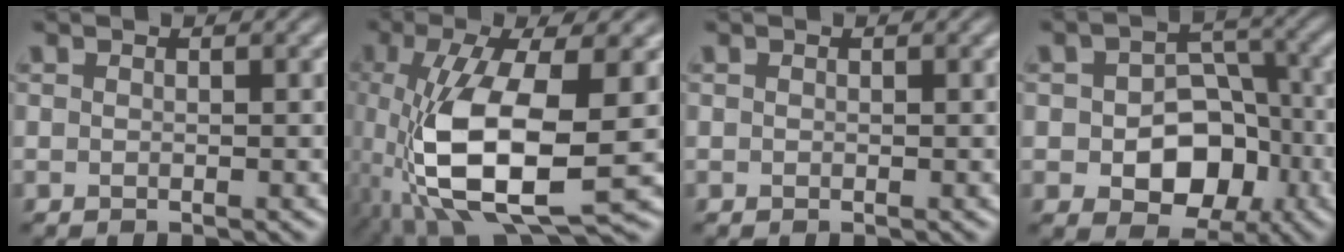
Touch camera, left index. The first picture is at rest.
{"total": 10.8, "force": [-1.5, 4.2, 9.8], "torque": [-0.201, -0.003, -0.029]}
{"total": 0.0}
{"total": 7.8, "force": [-2.1, 5.8, 4.8], "torque": [-0.040, -0.006, -0.035]}